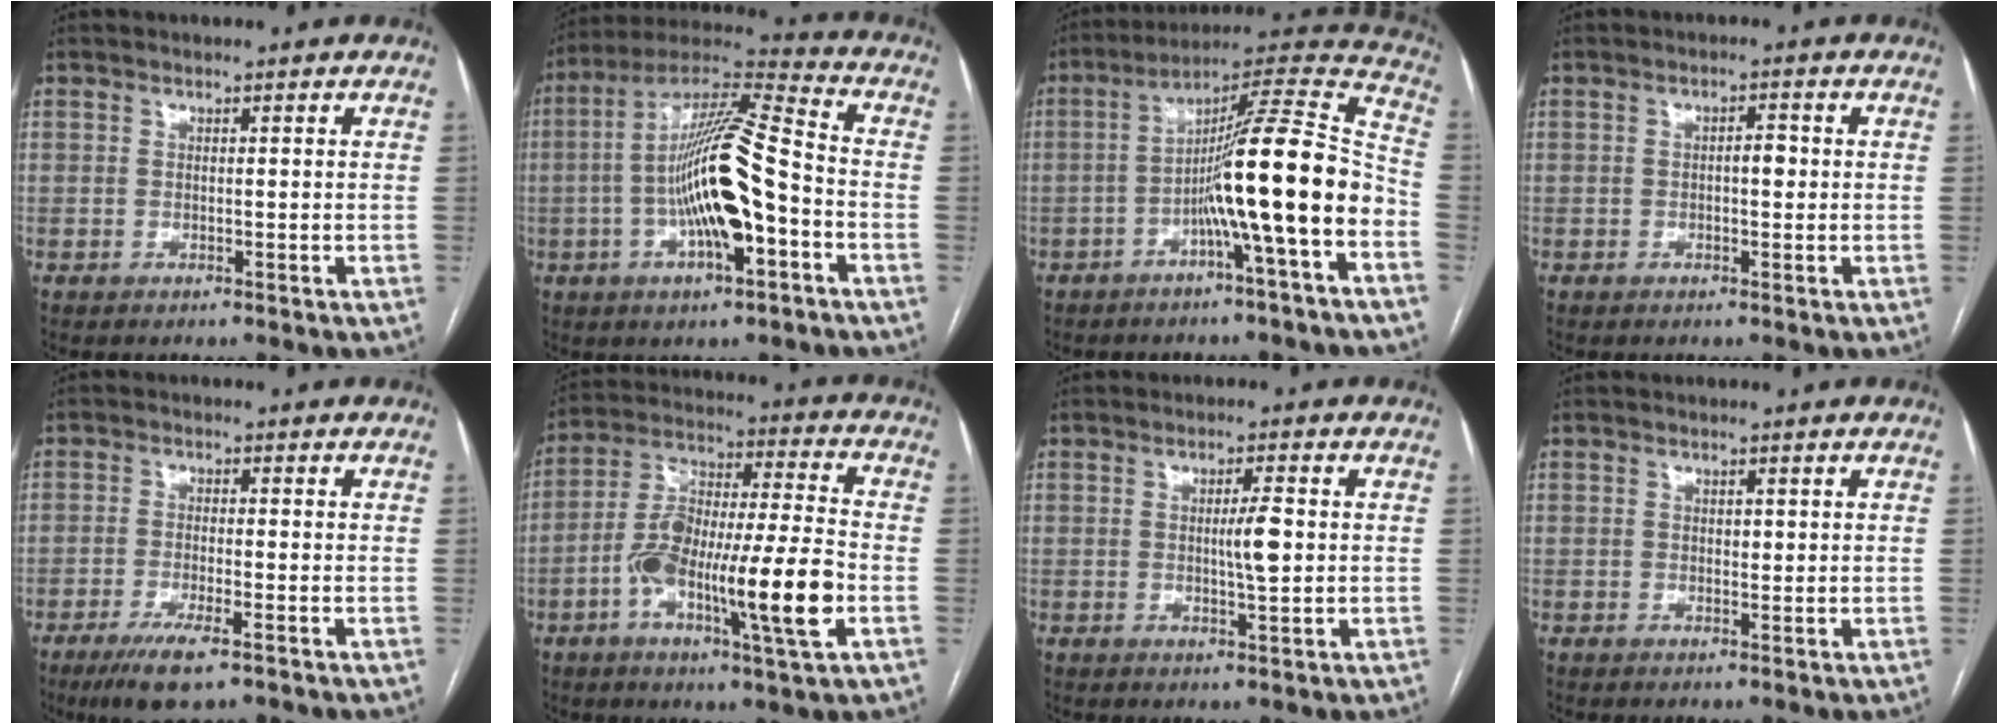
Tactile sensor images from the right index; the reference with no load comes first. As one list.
[{"total": 17.2, "force": [-3.5, 3.3, 16.5], "torque": [-0.309, 0.010, -0.061]}, {"total": 17.0, "force": [-4.9, -0.4, 16.2], "torque": [-0.250, 0.023, -0.086]}, {"total": 2.3, "force": [0.0, 0.9, 2.1], "torque": [-0.031, 0.007, -0.003]}, {"total": 6.5, "force": [-4.1, 1.0, 5.0], "torque": [-0.095, -0.016, -0.070]}, {"total": 17.8, "force": [-5.5, 2.1, 16.8], "torque": [-0.301, 0.004, -0.092]}, {"total": 4.0, "force": [0.2, 0.5, 4.0], "torque": [-0.066, -0.002, 0.001]}, {"total": 1.0, "force": [0.3, 0.6, 0.7], "torque": [-0.009, -0.002, 0.004]}]